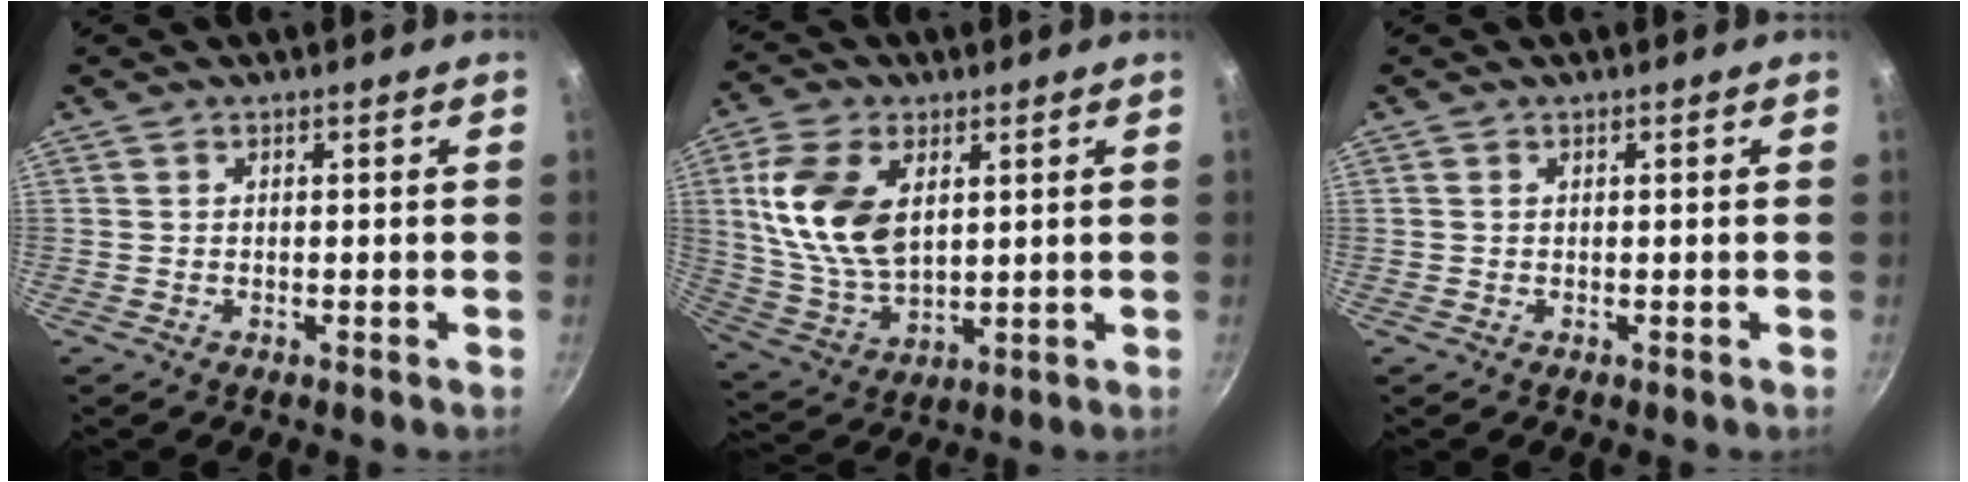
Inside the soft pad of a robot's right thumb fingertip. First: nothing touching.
{"total": 15.0, "force": [3.9, 9.0, 11.3], "torque": [-0.204, -0.015, 0.085]}
{"total": 0.0}